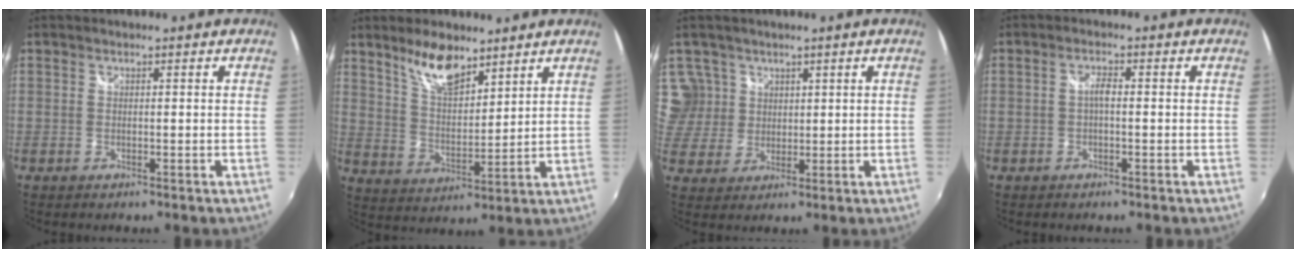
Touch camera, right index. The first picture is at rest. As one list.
[{"total": 9.2, "force": [6.7, 3.3, 5.3], "torque": [-0.091, 0.003, 0.130]}, {"total": 6.8, "force": [3.2, 6.0, 0.6], "torque": [-0.007, 0.006, 0.064]}, {"total": 1.8, "force": [-0.3, 0.6, 1.6], "torque": [-0.032, 0.006, -0.008]}]